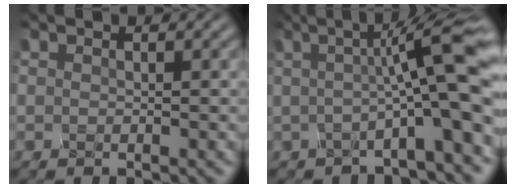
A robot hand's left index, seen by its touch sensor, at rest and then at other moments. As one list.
[{"total": 9.6, "force": [0.7, 1.6, 9.4], "torque": [-0.114, 0.024, -0.002]}]